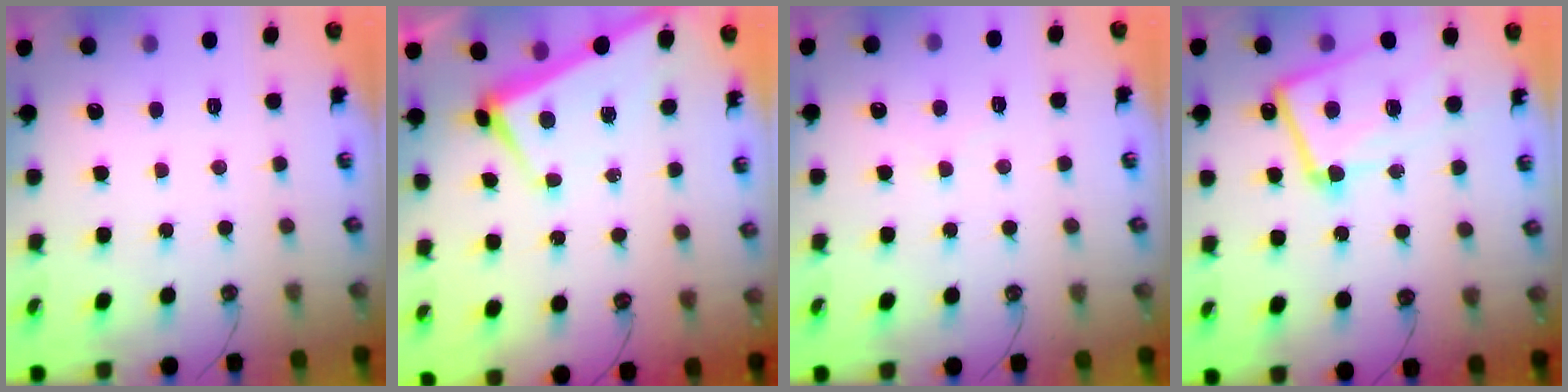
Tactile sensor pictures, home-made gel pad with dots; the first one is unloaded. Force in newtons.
{"total": 1.0, "press": 0.8, "slide": 0.5}
{"total": 1.5, "press": 1.4, "slide": 0.3}
{"total": 12.2, "press": 12.1, "slide": 1.7}